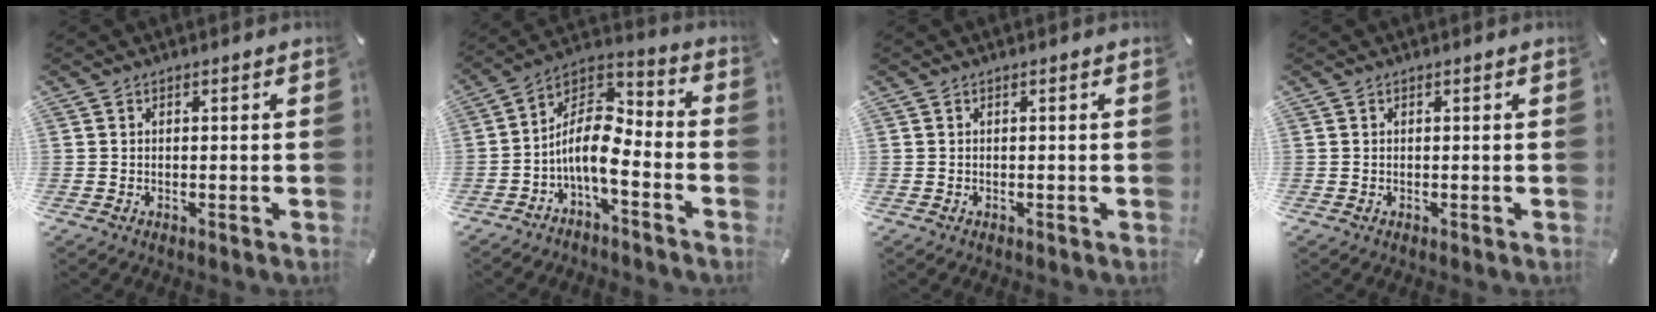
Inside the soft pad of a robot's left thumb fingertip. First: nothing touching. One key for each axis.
{"total": 11.2, "fx": -4.8, "fy": 5.6, "fz": 8.4, "tx": -0.178, "ty": 0.006, "tz": -0.090}
{"total": 0.0}
{"total": 0.0}